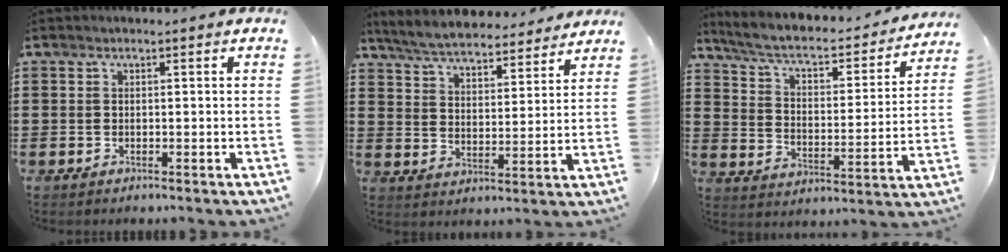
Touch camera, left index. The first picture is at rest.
{"total": 6.0, "force": [5.9, 0.5, 1.2], "torque": [-0.051, -0.034, 0.103]}
{"total": 5.1, "force": [4.1, 1.1, 2.8], "torque": [-0.073, -0.031, 0.062]}